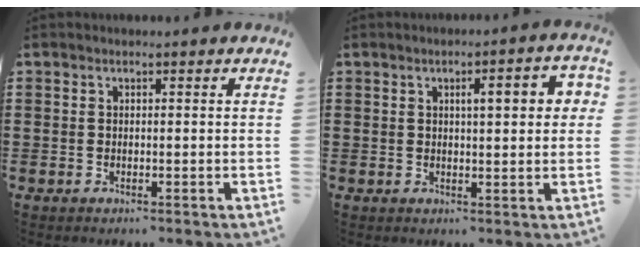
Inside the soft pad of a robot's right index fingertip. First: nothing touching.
{"total": 4.5, "force": [1.0, 1.0, 4.3], "torque": [-0.066, 0.002, 0.010]}